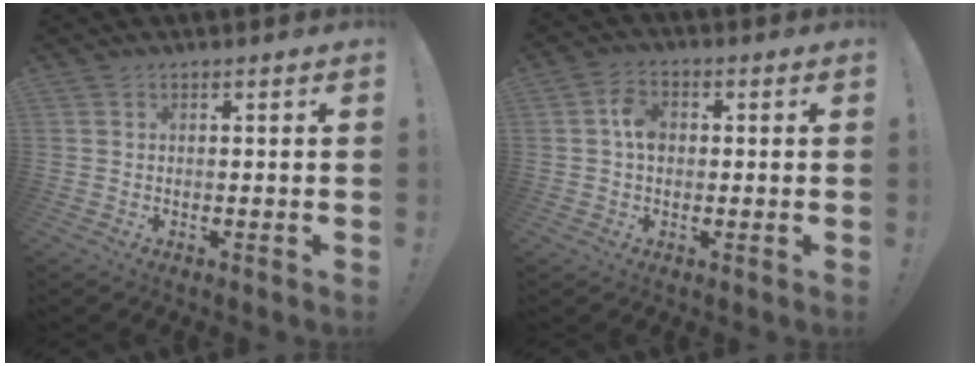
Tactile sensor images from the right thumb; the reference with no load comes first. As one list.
[{"total": 6.3, "force": [0.5, 4.5, 4.4], "torque": [-0.073, 0.009, 0.007]}]